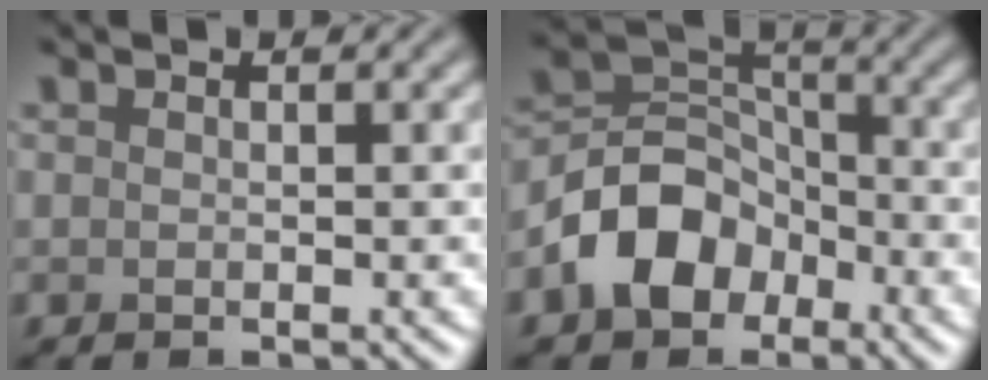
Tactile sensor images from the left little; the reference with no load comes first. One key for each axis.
{"total": 6.5, "fx": -3.3, "fy": 4.7, "fz": 3.2, "tx": -0.049, "ty": 0.006, "tz": -0.070}